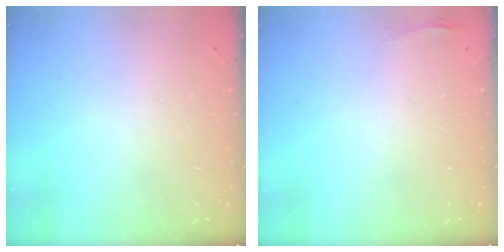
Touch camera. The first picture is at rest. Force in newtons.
{"total": 3.1, "press": 2.7, "slide": 1.5}